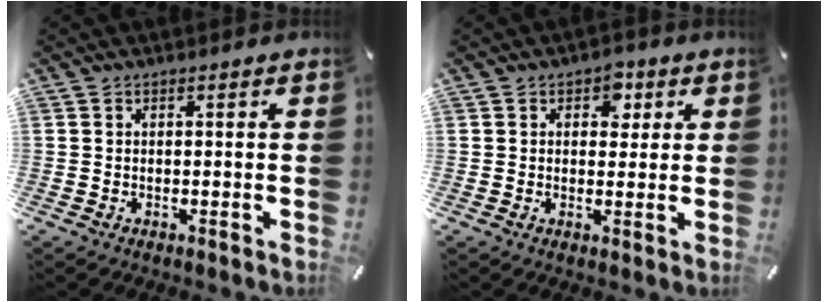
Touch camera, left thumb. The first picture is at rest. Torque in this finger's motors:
{"motor_torque": [0.56, 0.71, 0.34, -0.32, 0.11]}